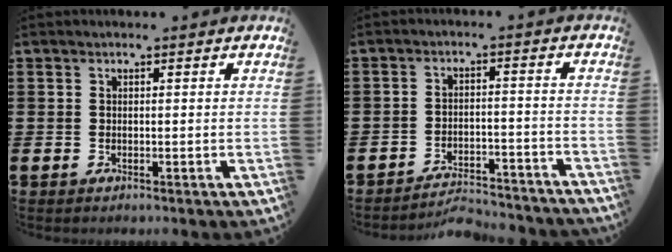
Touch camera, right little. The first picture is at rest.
{"total": 4.1, "force": [-4.1, 0.3, 0.4], "torque": [-0.009, 0.004, -0.086]}